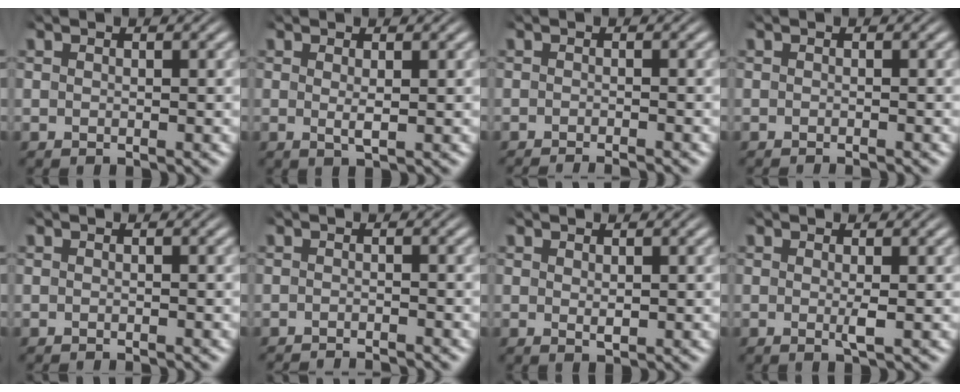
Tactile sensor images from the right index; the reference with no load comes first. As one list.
[{"total": 1.1, "force": [0.1, 0.0, 1.1], "torque": [-0.026, -0.010, 0.008]}, {"total": 2.5, "force": [-2.4, 0.3, 0.2], "torque": [-0.003, -0.008, -0.039]}, {"total": 1.1, "force": [-1.0, 0.1, 0.1], "torque": [-0.004, -0.002, -0.016]}, {"total": 0.7, "force": [-0.7, 0.1, 0.0], "torque": [-0.004, -0.001, -0.012]}, {"total": 3.0, "force": [-3.0, 0.2, -0.1], "torque": [0.001, -0.011, -0.047]}, {"total": 0.7, "force": [0.3, -0.1, 0.6], "torque": [-0.009, -0.006, 0.011]}, {"total": 1.1, "force": [-0.1, -0.1, 1.0], "torque": [-0.024, -0.009, -0.001]}]